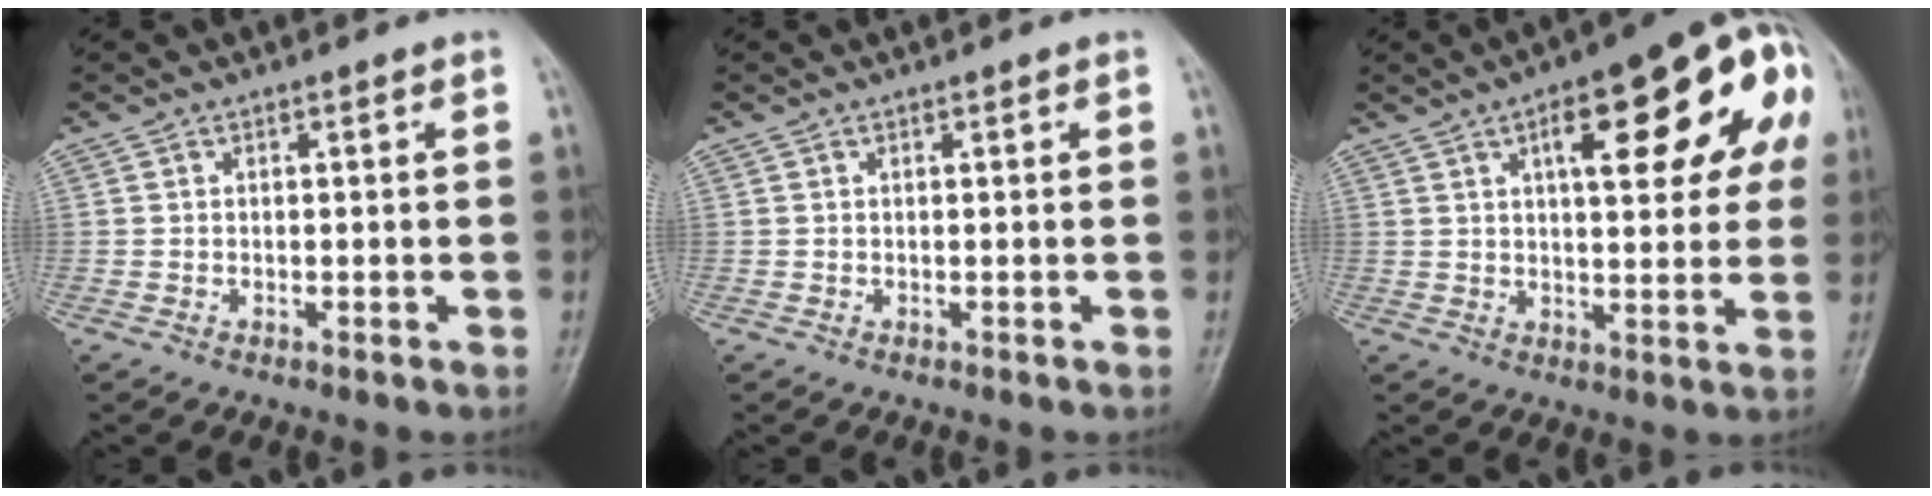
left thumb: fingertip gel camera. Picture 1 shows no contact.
{"total": 0.0}
{"total": 20.8, "force": [6.8, 7.3, 18.3], "torque": [-0.215, 0.015, 0.081]}